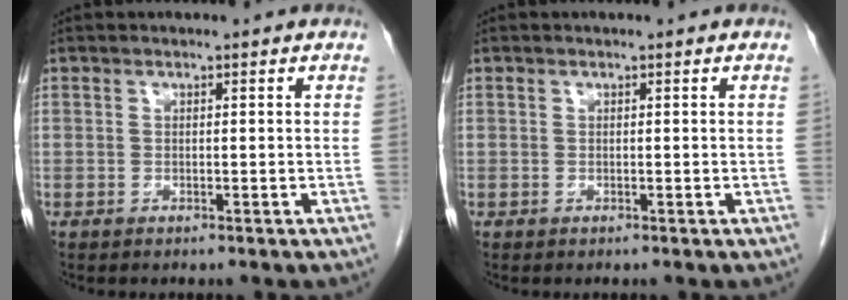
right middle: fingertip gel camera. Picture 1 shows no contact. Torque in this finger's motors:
{"motor_torque": [-0.03, -0.03, 0.00, 0.00]}